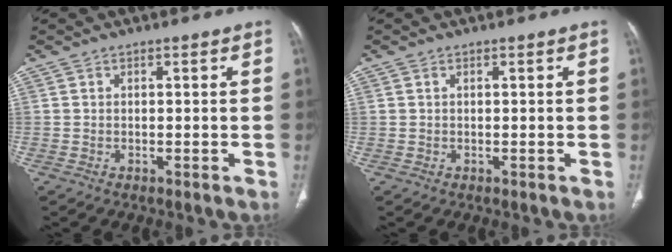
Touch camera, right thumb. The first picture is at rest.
{"total": 0.0}